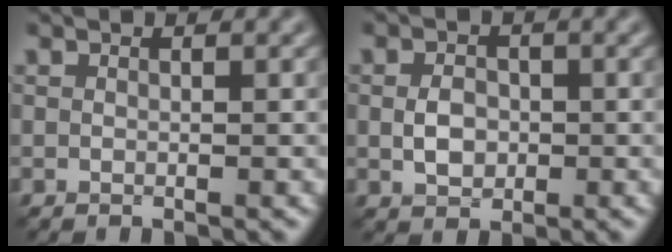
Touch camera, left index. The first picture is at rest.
{"total": 2.5, "force": [-0.3, 1.9, 1.6], "torque": [-0.035, -0.001, -0.010]}